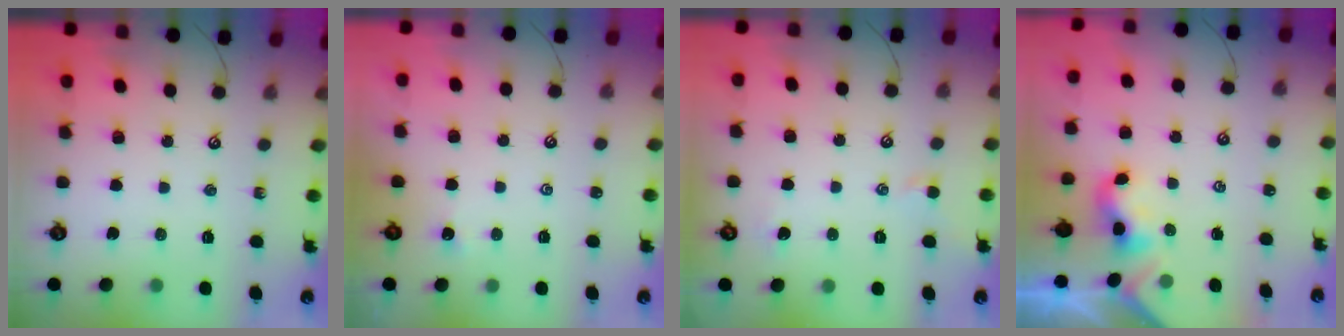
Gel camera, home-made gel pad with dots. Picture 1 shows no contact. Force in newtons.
{"total": 0.7, "press": 0.5, "slide": 0.6}
{"total": 0.6, "press": 0.4, "slide": 0.5}
{"total": 2.5, "press": 2.5, "slide": 0.1}